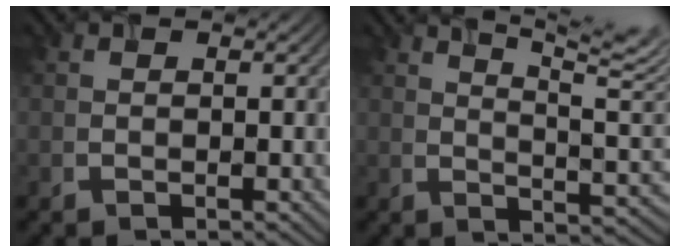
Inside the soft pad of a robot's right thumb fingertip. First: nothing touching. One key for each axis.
{"total": 12.7, "fx": 7.8, "fy": 3.5, "fz": 9.4, "tx": -0.143, "ty": 0.016, "tz": 0.106}